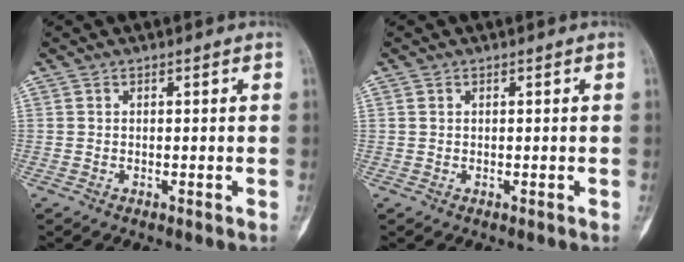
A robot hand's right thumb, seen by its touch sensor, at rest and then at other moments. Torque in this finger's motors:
{"motor_torque": [-0.38, 0.10, -0.10, -0.01, 0.04]}